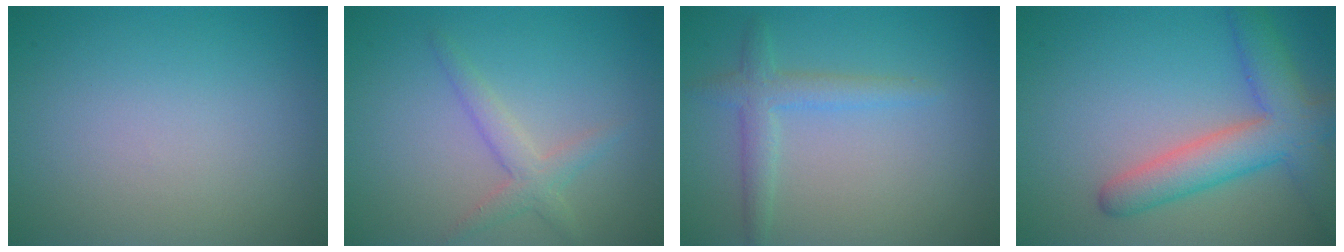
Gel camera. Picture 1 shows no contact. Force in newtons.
{"total": 2.3, "press": 2.3, "slide": 0.1}
{"total": 2.4, "press": 2.4, "slide": 0.1}
{"total": 6.1, "press": 6.0, "slide": 0.3}